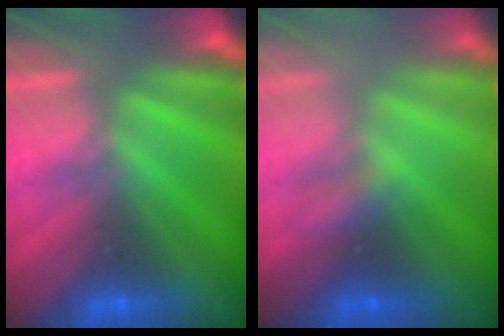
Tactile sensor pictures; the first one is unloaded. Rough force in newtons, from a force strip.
{"total": 2.1}